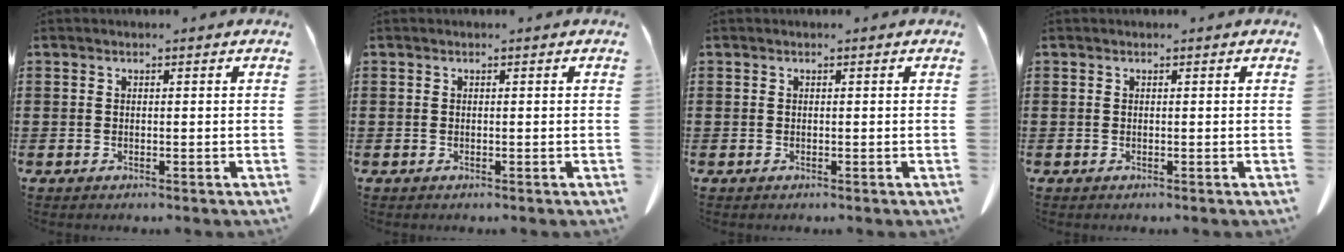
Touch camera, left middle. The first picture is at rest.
{"total": 0.0}
{"total": 0.0}
{"total": 0.0}